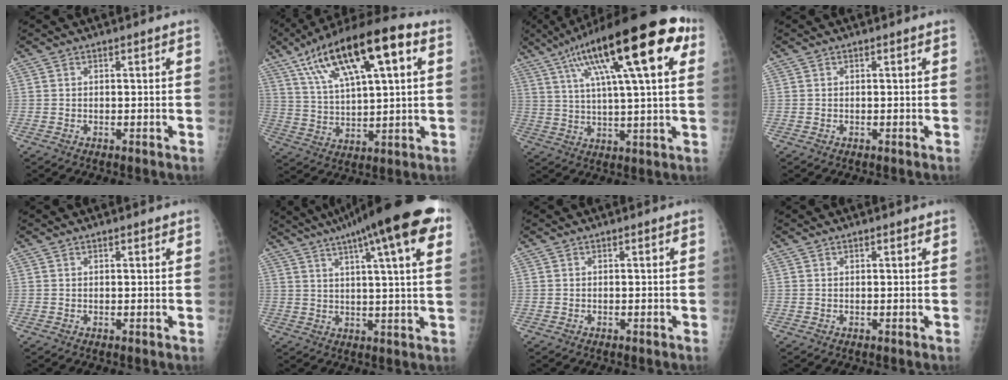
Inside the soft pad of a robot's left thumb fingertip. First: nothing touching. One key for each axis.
{"total": 21.0, "fx": 9.1, "fy": 7.2, "fz": 17.5, "tx": -0.294, "ty": 0.007, "tz": 0.155}
{"total": 25.3, "fx": 11.2, "fy": 6.5, "fz": 21.8, "tx": -0.335, "ty": 0.012, "tz": 0.173}
{"total": 0.0}
{"total": 0.9, "fx": 0.7, "fy": 0.3, "fz": 0.5, "tx": -0.007, "ty": -0.002, "tz": 0.008}
{"total": 21.1, "fx": 11.5, "fy": 3.4, "fz": 17.3, "tx": -0.257, "ty": 0.004, "tz": 0.155}
{"total": 0.0}
{"total": 0.8, "fx": 0.6, "fy": 0.3, "fz": 0.4, "tx": -0.006, "ty": -0.002, "tz": 0.007}